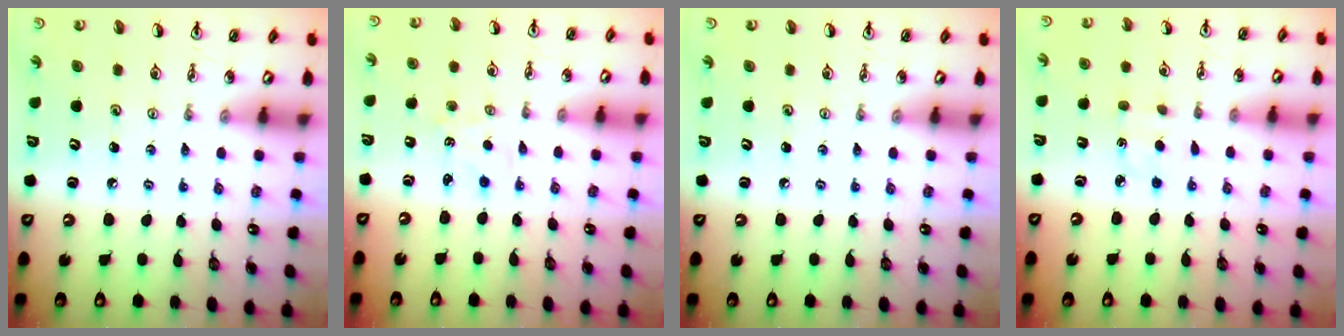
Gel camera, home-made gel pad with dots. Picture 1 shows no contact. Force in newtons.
{"total": 1.6, "press": 1.5, "slide": 0.3}
{"total": 0.0}
{"total": 2.7, "press": 2.6, "slide": 0.3}